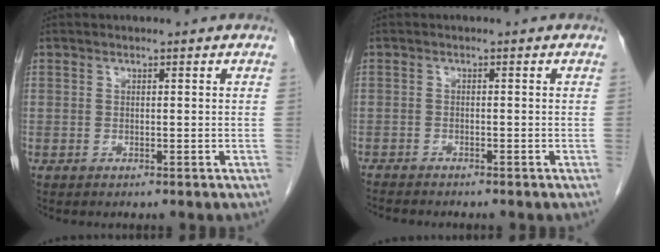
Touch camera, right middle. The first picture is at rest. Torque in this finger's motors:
{"motor_torque": [-0.48, -0.09, -0.07, -0.03]}